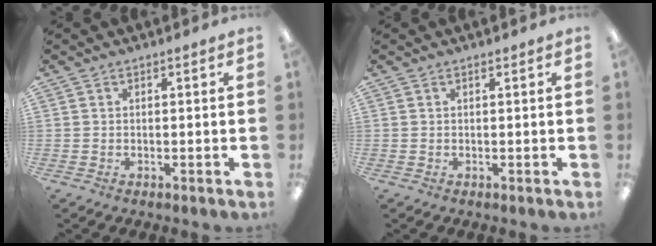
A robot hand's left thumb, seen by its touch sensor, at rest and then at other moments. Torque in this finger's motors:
{"motor_torque": [0.00, 0.00, -0.06, -0.04, 0.00]}